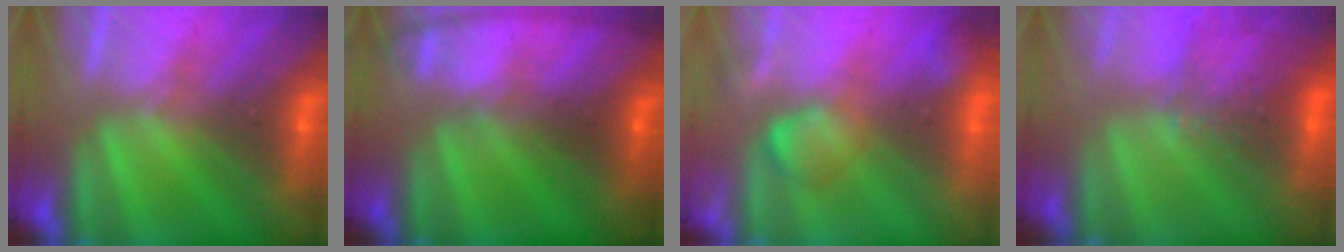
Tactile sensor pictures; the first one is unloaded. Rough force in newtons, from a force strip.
{"total": 11.5}
{"total": 2.4}
{"total": 7.4}